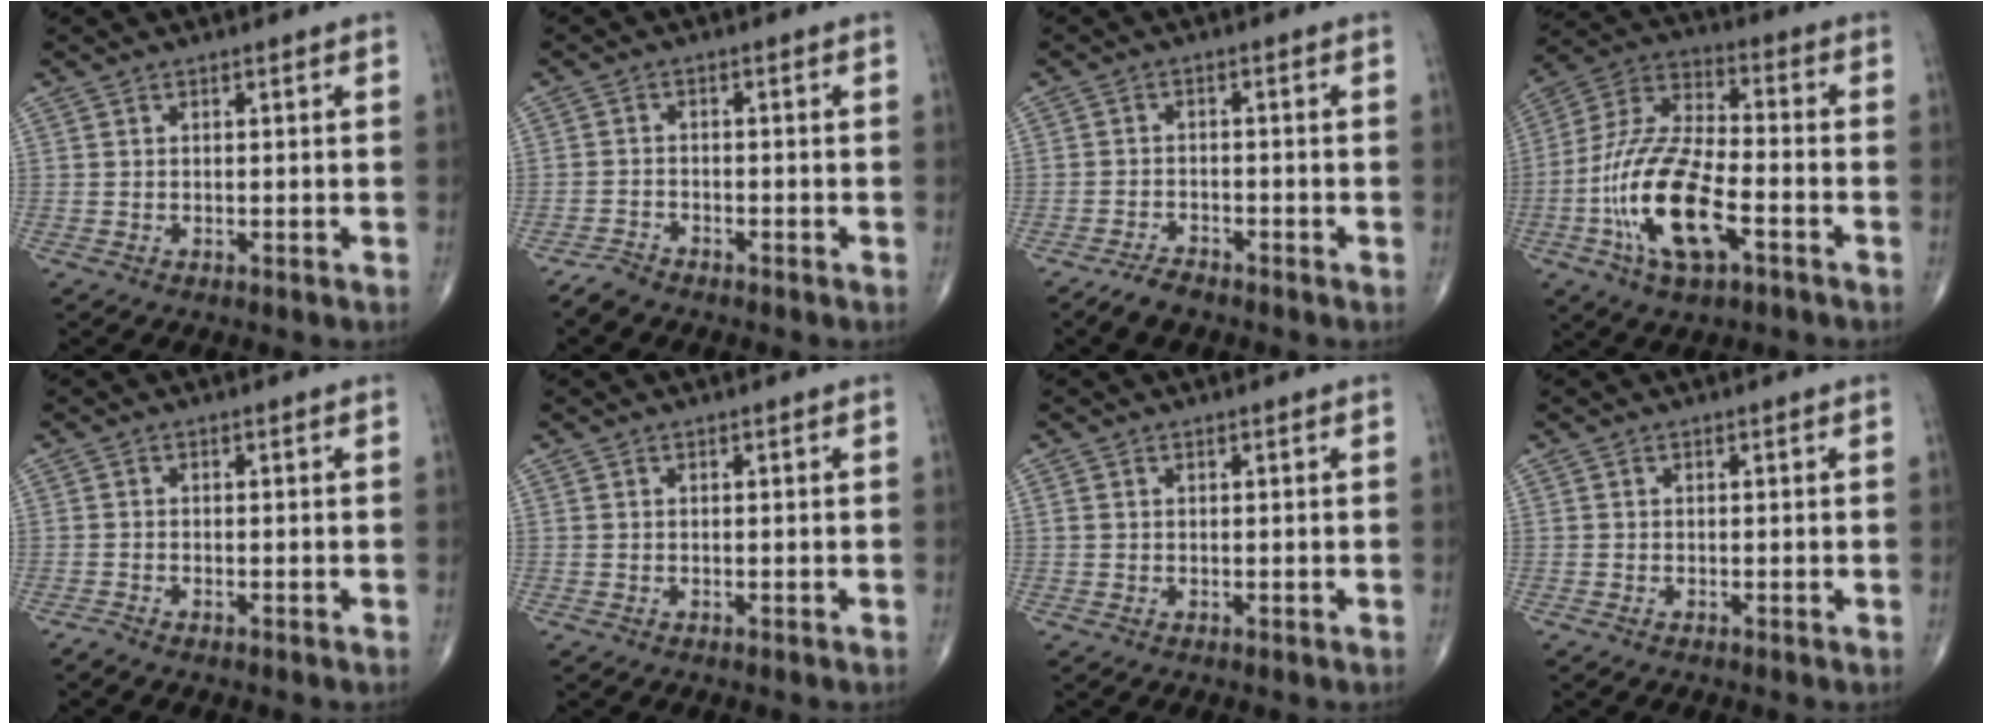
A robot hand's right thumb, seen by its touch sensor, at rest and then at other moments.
{"total": 2.7, "force": [-2.5, 0.8, 0.5], "torque": [-0.018, 0.003, -0.052]}
{"total": 3.5, "force": [-3.1, 1.2, 1.3], "torque": [-0.031, 0.007, -0.058]}
{"total": 18.5, "force": [-6.5, 7.6, 15.6], "torque": [-0.319, 0.032, -0.118]}
{"total": 0.9, "force": [-0.8, 0.0, 0.3], "torque": [-0.014, -0.001, -0.020]}
{"total": 0.0}
{"total": 0.7, "force": [0.2, 0.6, 0.4], "torque": [-0.008, 0.004, 0.006]}
{"total": 0.0}